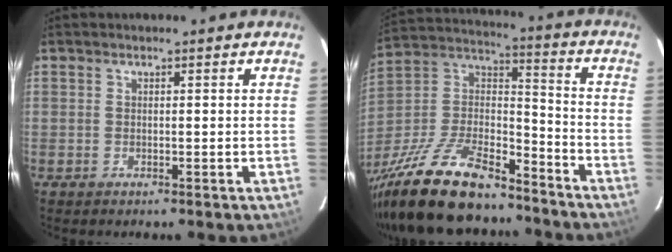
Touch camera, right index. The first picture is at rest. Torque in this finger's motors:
{"motor_torque": [0.99, -1.15, 1.05, 0.21]}